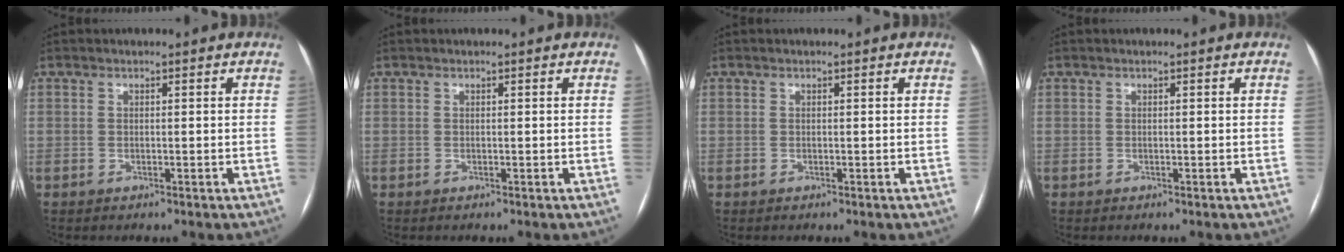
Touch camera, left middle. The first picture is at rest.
{"total": 0.0}
{"total": 0.0}
{"total": 0.0}